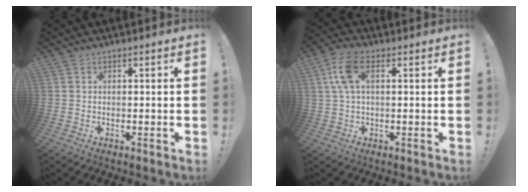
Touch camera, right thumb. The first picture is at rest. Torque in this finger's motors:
{"motor_torque": [-0.46, 0.79, 0.91, 0.17, 0.14]}